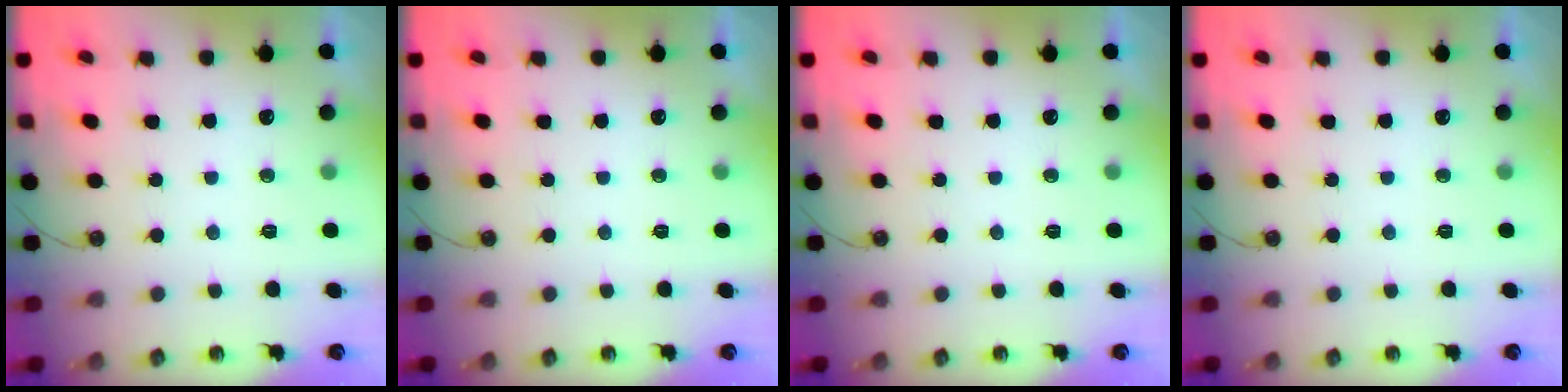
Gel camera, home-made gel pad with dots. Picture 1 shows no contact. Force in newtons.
{"total": 0.0}
{"total": 0.0}
{"total": 0.0}